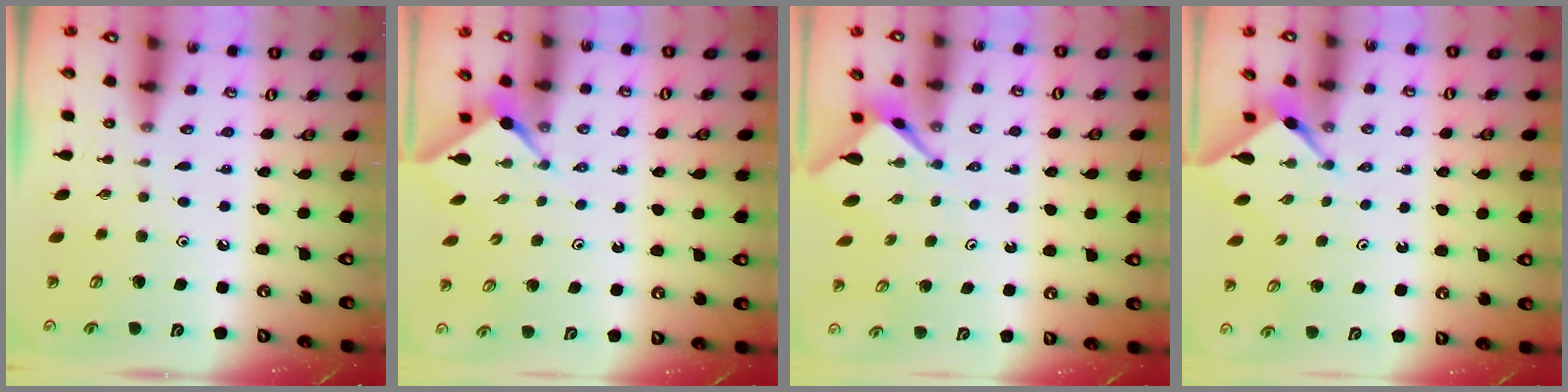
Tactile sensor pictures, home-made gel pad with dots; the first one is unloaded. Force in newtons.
{"total": 2.5, "press": 2.5, "slide": 0.2}
{"total": 3.3, "press": 3.3, "slide": 0.2}
{"total": 2.2, "press": 2.2, "slide": 0.3}